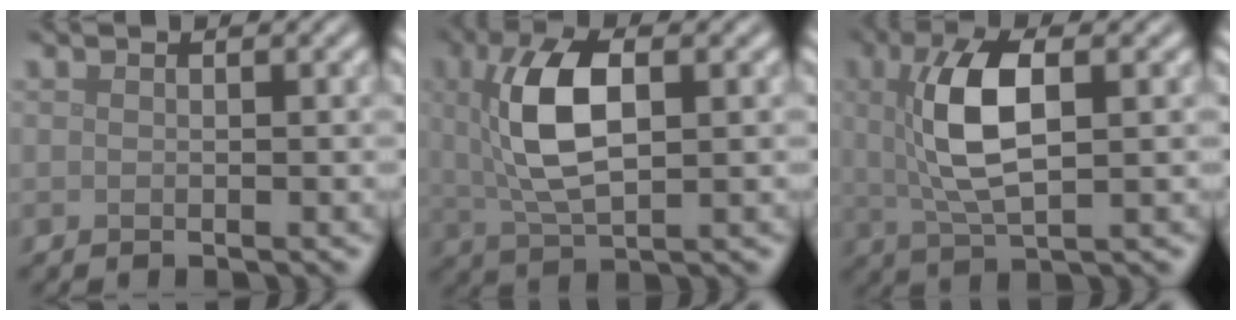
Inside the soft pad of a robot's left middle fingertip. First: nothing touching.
{"total": 7.2, "force": [1.3, 3.2, 6.3], "torque": [-0.131, 0.008, 0.024]}
{"total": 6.8, "force": [1.2, 2.6, 6.2], "torque": [-0.126, 0.007, 0.020]}